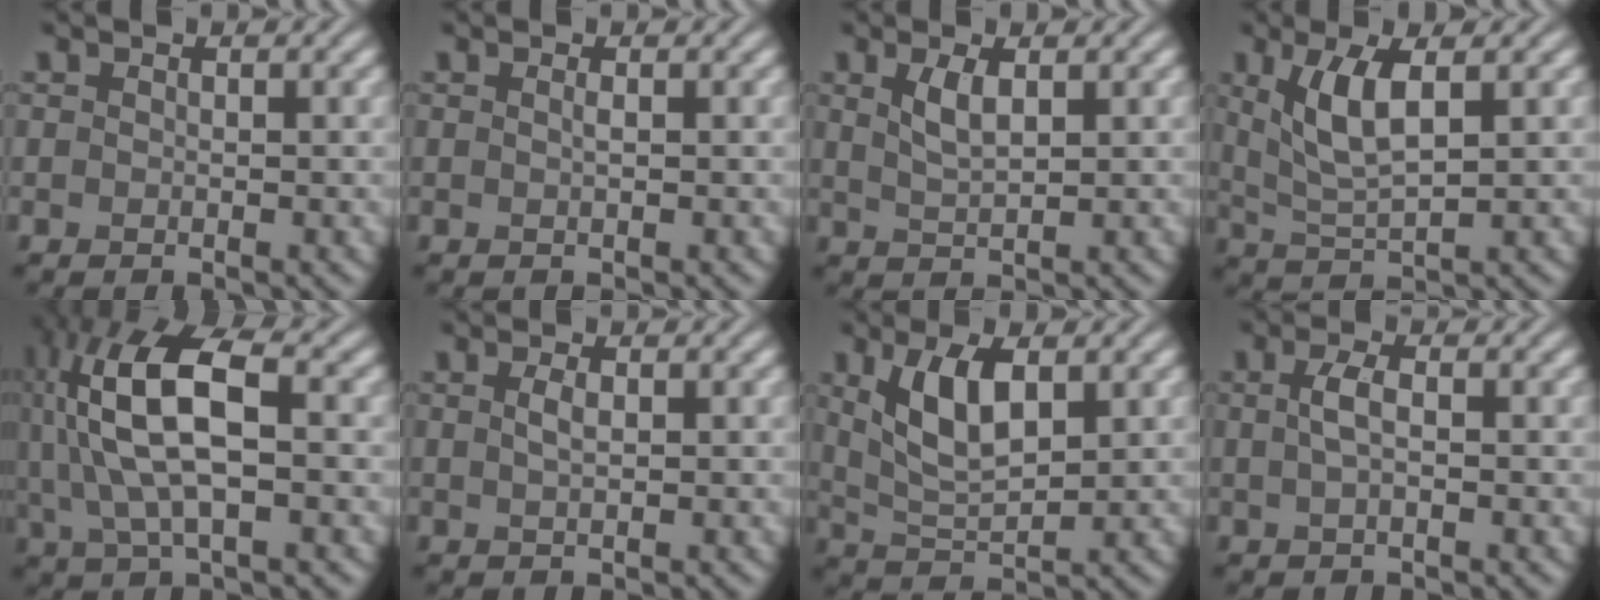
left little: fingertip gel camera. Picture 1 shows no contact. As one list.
[{"total": 0.5, "force": [0.1, 0.1, 0.5], "torque": [-0.010, 0.003, 0.001]}, {"total": 2.3, "force": [1.0, 0.8, 2.0], "torque": [-0.042, 0.000, 0.022]}, {"total": 4.7, "force": [1.6, 1.5, 4.1], "torque": [-0.091, -0.003, 0.036]}, {"total": 11.2, "force": [2.0, 4.7, 10.0], "torque": [-0.222, 0.012, 0.037]}, {"total": 1.2, "force": [0.3, 0.4, 1.1], "torque": [-0.024, 0.003, 0.006]}, {"total": 5.5, "force": [1.9, 2.4, 4.5], "torque": [-0.098, 0.001, 0.038]}, {"total": 1.8, "force": [0.1, 0.7, 1.7], "torque": [-0.039, 0.005, 0.001]}]